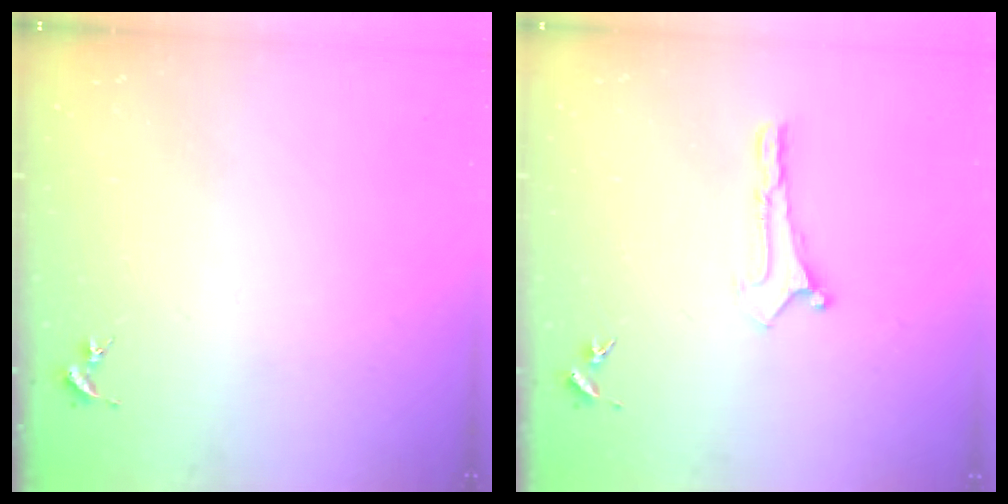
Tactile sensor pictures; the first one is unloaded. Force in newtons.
{"total": 0.0}